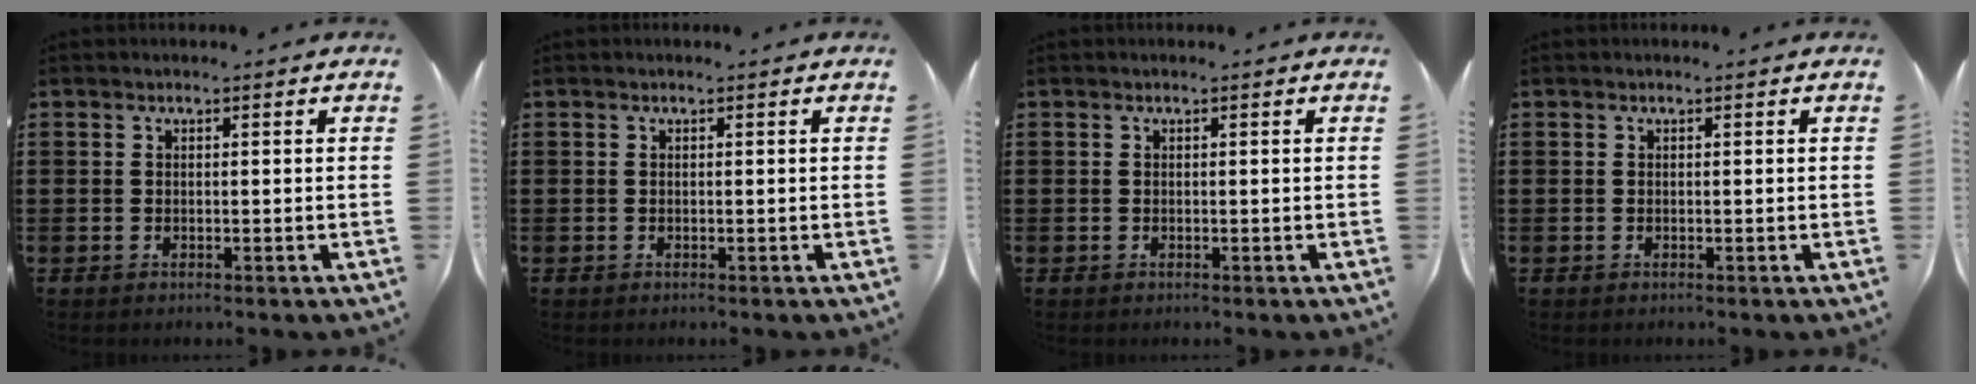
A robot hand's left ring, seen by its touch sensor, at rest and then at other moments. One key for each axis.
{"total": 0.0}
{"total": 0.0}
{"total": 0.0}